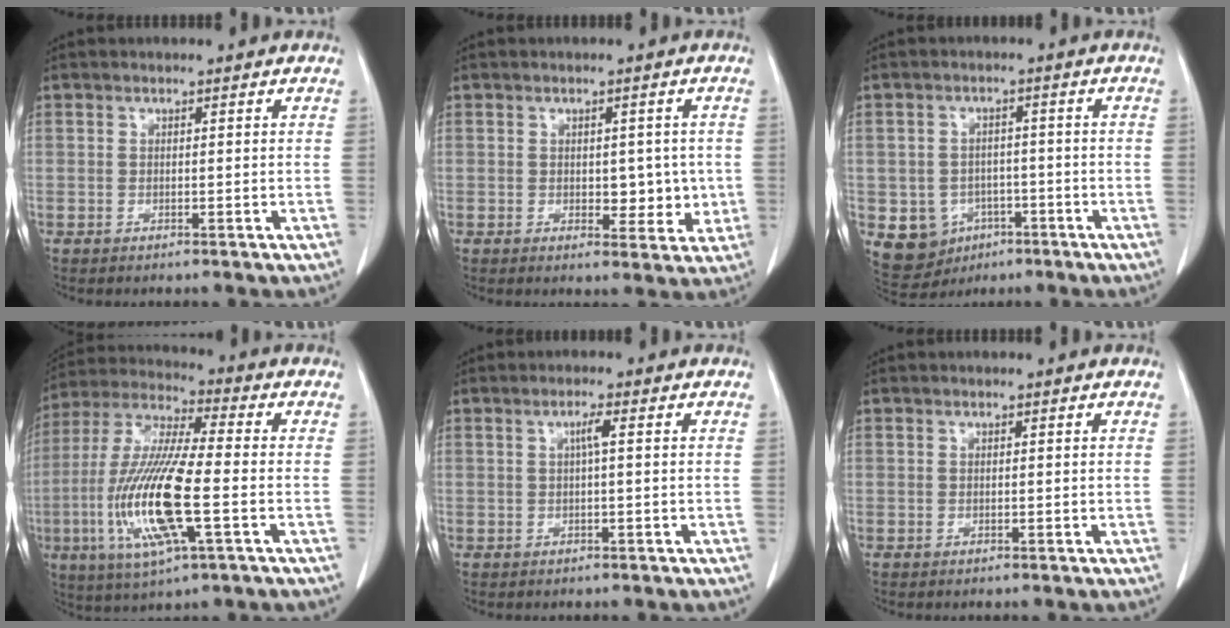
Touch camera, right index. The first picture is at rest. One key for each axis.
{"total": 4.8, "fx": -0.1, "fy": 2.9, "fz": 3.8, "tx": -0.035, "ty": -0.001, "tz": 0.006}
{"total": 7.9, "fx": -2.9, "fy": 7.1, "fz": 1.9, "tx": -0.038, "ty": 0.009, "tz": -0.028}
{"total": 16.7, "fx": -3.9, "fy": 2.2, "fz": 16.1, "tx": -0.343, "ty": -0.016, "tz": -0.071}
{"total": 1.7, "fx": 0.3, "fy": -0.1, "fz": 1.7, "tx": -0.032, "ty": 0.004, "tz": 0.006}
{"total": 0.0}